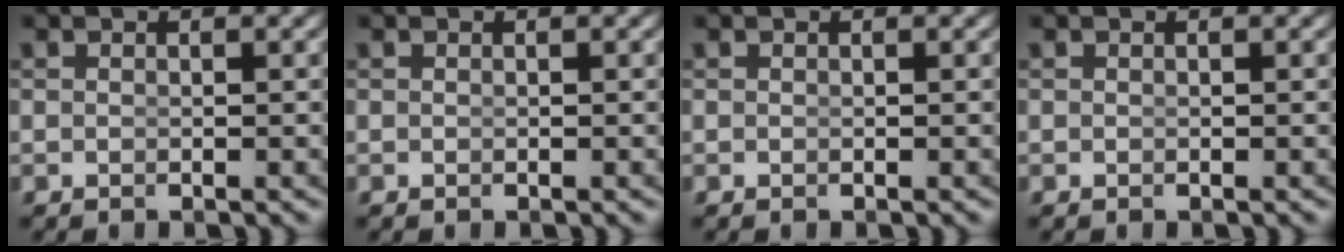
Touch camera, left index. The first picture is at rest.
{"total": 0.0}
{"total": 0.0}
{"total": 0.0}